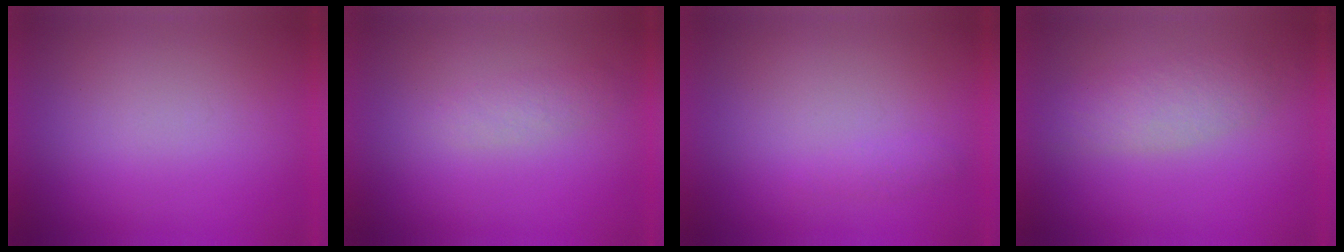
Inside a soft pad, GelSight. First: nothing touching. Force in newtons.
{"total": 1.8}
{"total": 1.2}
{"total": 3.6}